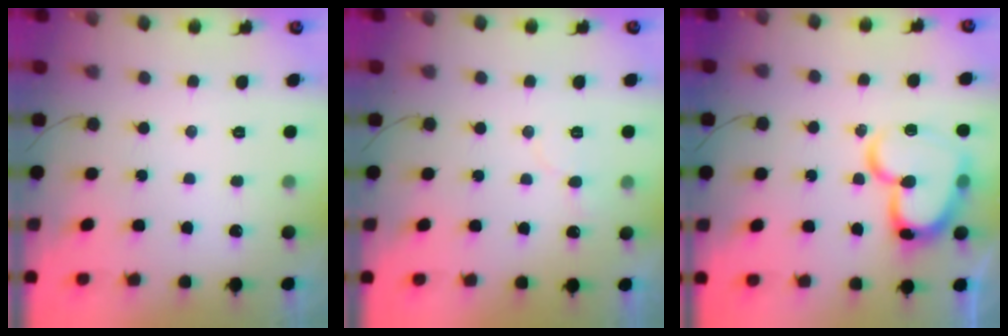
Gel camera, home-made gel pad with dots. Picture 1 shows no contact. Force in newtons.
{"total": 4.3, "press": 4.3, "slide": 0.4}
{"total": 19.0, "press": 18.9, "slide": 2.0}